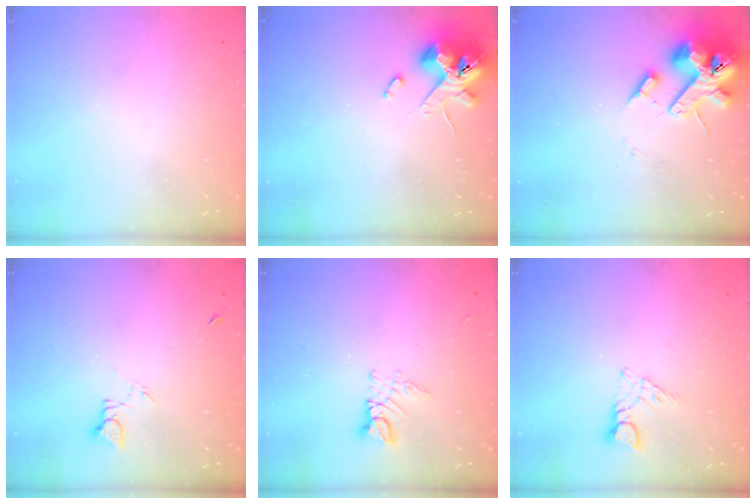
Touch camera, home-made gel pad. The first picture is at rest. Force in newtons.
{"total": 10.9, "press": 10.7, "slide": 1.8}
{"total": 14.6, "press": 14.4, "slide": 2.4}
{"total": 3.3, "press": 3.3, "slide": 0.3}
{"total": 4.4, "press": 4.4, "slide": 0.3}
{"total": 3.3, "press": 3.2, "slide": 0.4}